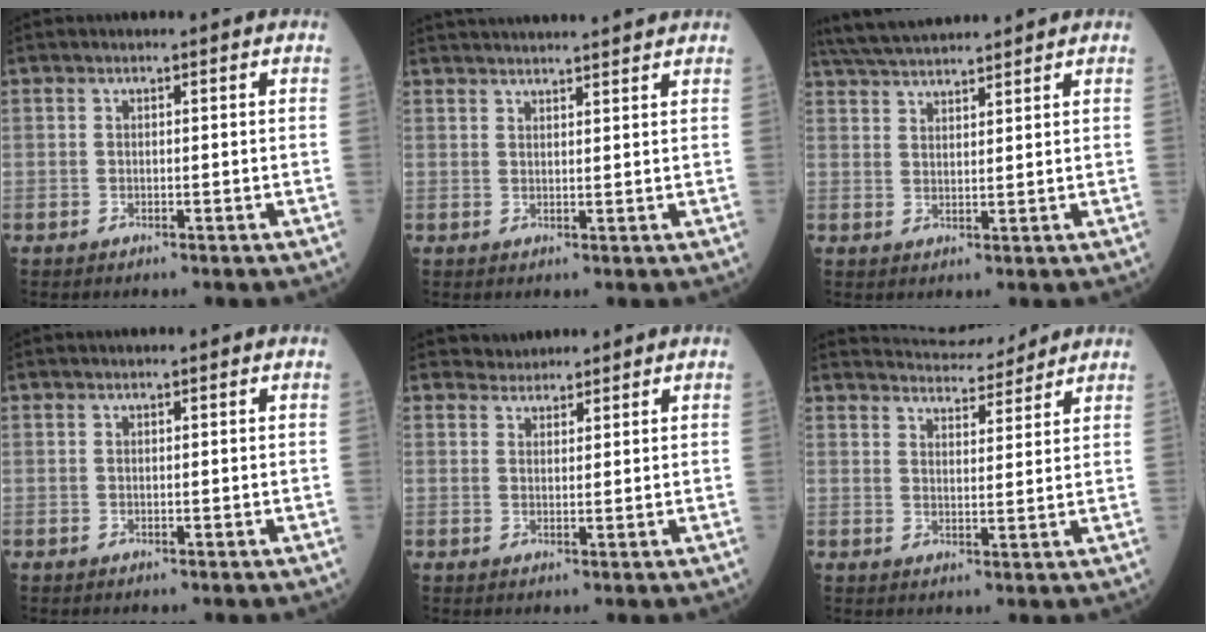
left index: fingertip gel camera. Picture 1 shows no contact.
{"total": 12.0, "force": [11.4, -0.1, 3.8], "torque": [-0.063, 0.025, 0.154]}
{"total": 9.1, "force": [8.5, 0.4, 3.0], "torque": [-0.062, 0.035, 0.147]}
{"total": 0.5, "force": [0.5, 0.0, 0.2], "torque": [-0.004, 0.015, 0.011]}
{"total": 2.3, "force": [2.2, 0.6, -0.4], "torque": [0.003, 0.014, 0.040]}
{"total": 9.8, "force": [9.5, 1.2, 1.9], "torque": [-0.029, 0.013, 0.133]}